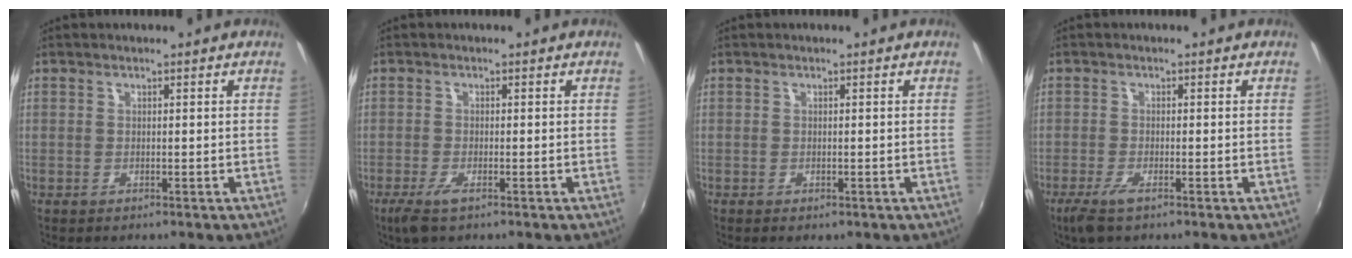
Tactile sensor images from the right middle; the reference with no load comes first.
{"total": 3.4, "force": [-2.1, 0.7, 2.6], "torque": [-0.061, -0.012, -0.040]}
{"total": 1.0, "force": [-0.5, 0.8, 0.5], "torque": [-0.009, -0.006, -0.008]}
{"total": 3.5, "force": [-2.2, 0.6, 2.7], "torque": [-0.064, -0.012, -0.045]}